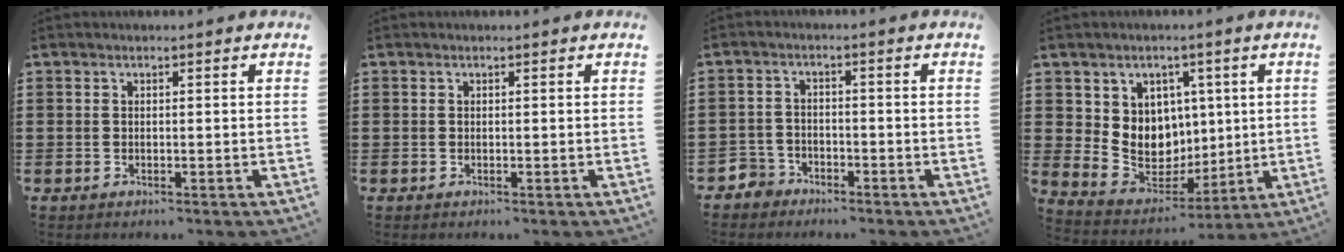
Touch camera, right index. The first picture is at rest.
{"total": 0.0}
{"total": 2.8, "force": [-2.4, 1.4, 0.1], "torque": [-0.018, 0.000, -0.055]}
{"total": 8.1, "force": [2.3, 7.6, 1.9], "torque": [-0.054, -0.023, 0.051]}